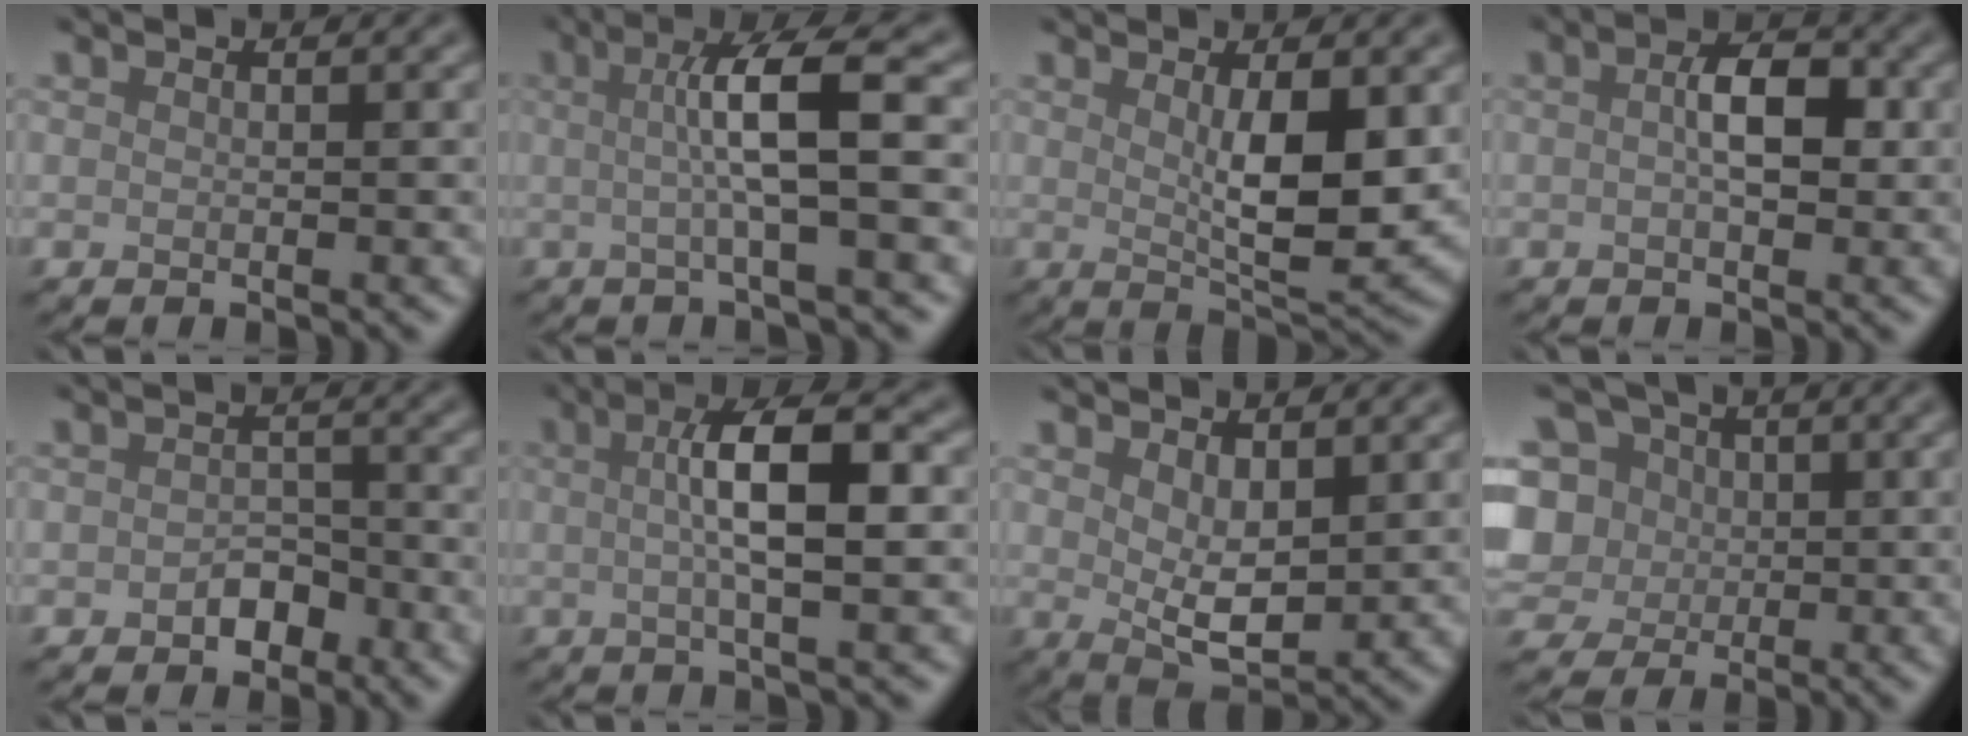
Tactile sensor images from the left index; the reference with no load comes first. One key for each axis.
{"total": 6.1, "fx": 0.4, "fy": 0.8, "fz": 6.1, "tx": -0.100, "ty": 0.009, "tz": 0.003}
{"total": 5.9, "fx": 0.9, "fy": 1.6, "fz": 5.6, "tx": -0.088, "ty": -0.011, "tz": 0.021}
{"total": 3.5, "fx": 0.3, "fy": 1.6, "fz": 3.1, "tx": -0.049, "ty": 0.005, "tz": -0.002}
{"total": 2.2, "fx": -1.0, "fy": 1.6, "fz": 1.1, "tx": -0.017, "ty": 0.000, "tz": -0.018}
{"total": 6.4, "fx": 0.6, "fy": 1.4, "fz": 6.2, "tx": -0.092, "ty": 0.010, "tz": 0.004}
{"total": 4.1, "fx": 1.6, "fy": 1.9, "fz": 3.2, "tx": -0.063, "ty": -0.011, "tz": 0.035}
{"total": 13.6, "fx": 2.4, "fy": 11.9, "fz": 6.1, "tx": -0.149, "ty": 0.038, "tz": 0.021}